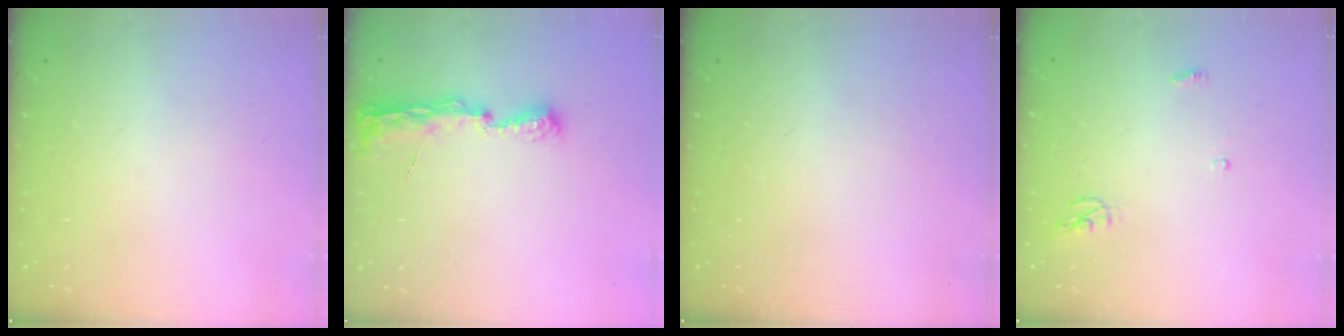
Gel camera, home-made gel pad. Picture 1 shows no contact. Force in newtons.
{"total": 7.6, "press": 7.5, "slide": 0.6}
{"total": 0.0}
{"total": 3.5, "press": 3.5, "slide": 0.3}